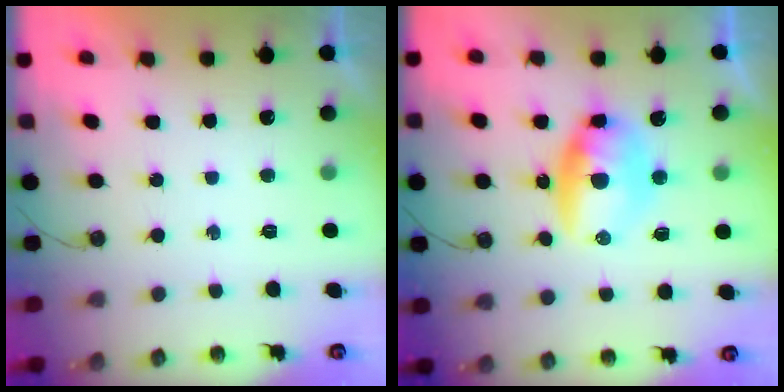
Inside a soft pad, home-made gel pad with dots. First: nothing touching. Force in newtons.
{"total": 9.1, "press": 9.1, "slide": 0.6}